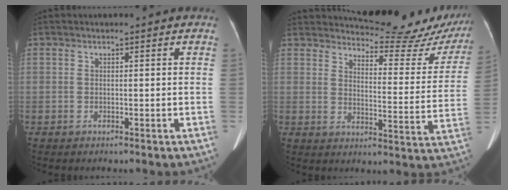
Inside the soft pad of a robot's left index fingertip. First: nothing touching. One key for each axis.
{"total": 17.2, "fx": 16.7, "fy": 2.7, "fz": 3.1, "tx": -0.022, "ty": -0.085, "tz": 0.182}